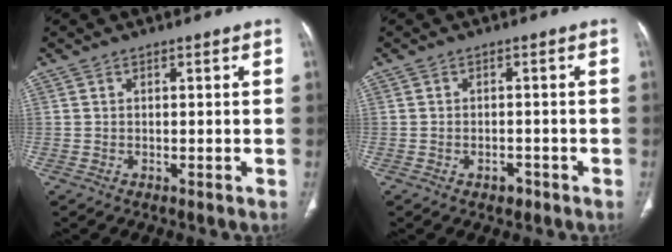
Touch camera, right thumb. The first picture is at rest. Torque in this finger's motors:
{"motor_torque": [-0.18, 0.05, -0.16, 0.00, 0.04]}